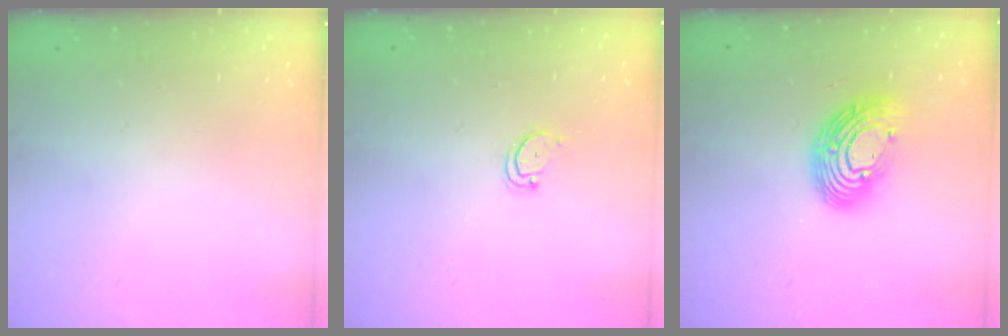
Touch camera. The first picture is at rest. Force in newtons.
{"total": 3.0, "press": 3.0, "slide": 0.2}
{"total": 13.9, "press": 13.8, "slide": 1.1}